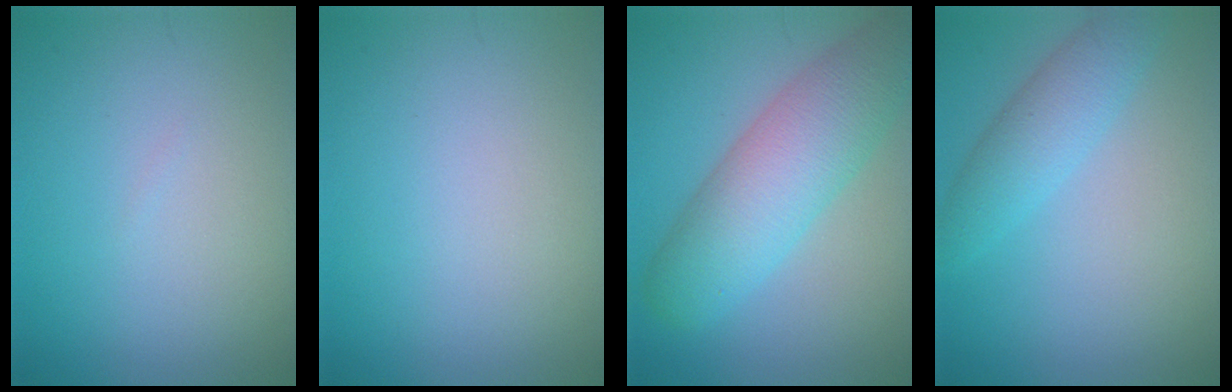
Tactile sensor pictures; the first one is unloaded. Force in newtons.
{"total": 0.0}
{"total": 7.6, "press": 7.6, "slide": 0.4}
{"total": 3.3, "press": 3.3, "slide": 0.2}